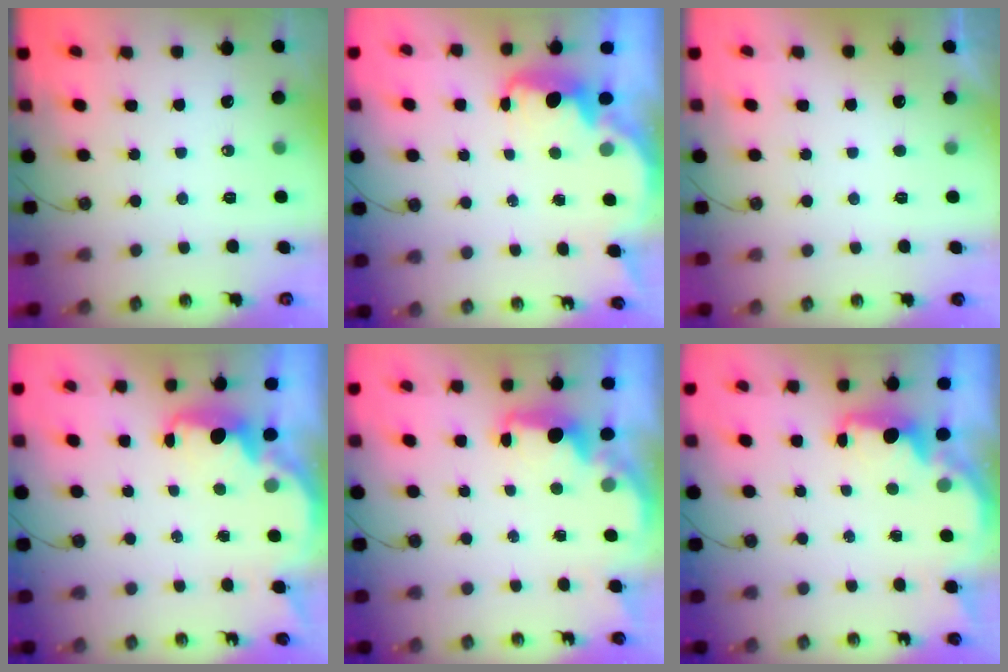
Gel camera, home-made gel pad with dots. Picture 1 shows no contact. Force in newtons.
{"total": 2.7, "press": 2.7, "slide": 0.4}
{"total": 0.7, "press": 0.4, "slide": 0.6}
{"total": 2.3, "press": 2.3, "slide": 0.4}
{"total": 2.3, "press": 2.1, "slide": 0.7}
{"total": 2.2, "press": 2.1, "slide": 0.5}